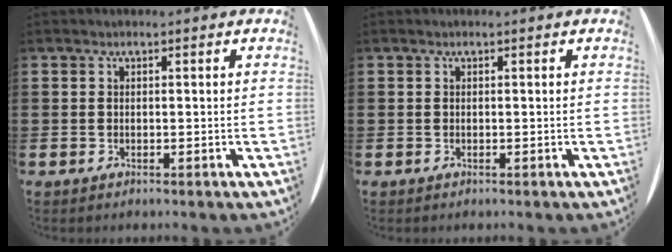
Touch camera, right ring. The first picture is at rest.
{"total": 0.0}